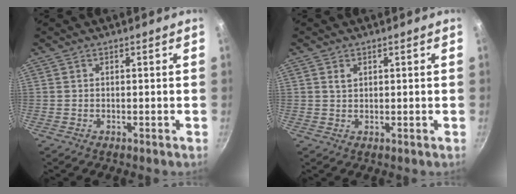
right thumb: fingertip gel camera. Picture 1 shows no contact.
{"total": 1.5, "force": [0.7, 1.0, 0.9], "torque": [-0.014, 0.000, 0.013]}